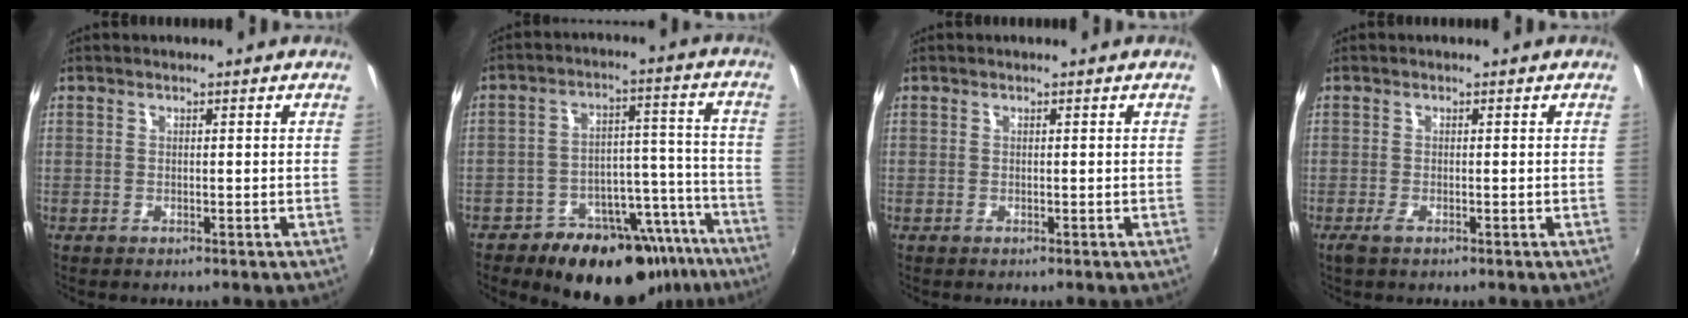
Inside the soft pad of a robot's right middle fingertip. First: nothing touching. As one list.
[{"total": 20.0, "force": [-14.9, 10.7, 8.0], "torque": [-0.120, 0.051, -0.185]}, {"total": 0.0}, {"total": 1.9, "force": [-1.2, 0.0, 1.5], "torque": [-0.031, -0.008, -0.026]}]